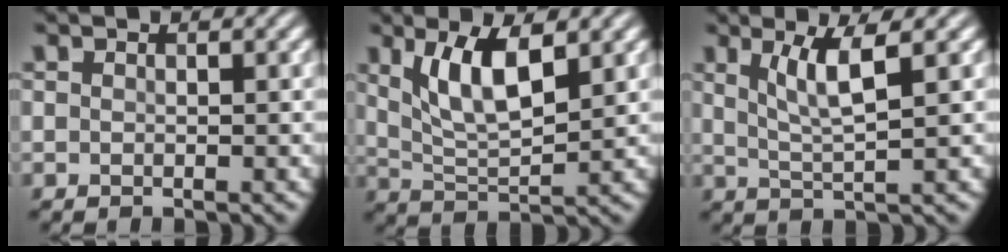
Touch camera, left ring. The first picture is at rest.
{"total": 5.7, "force": [2.4, 2.0, 4.7], "torque": [-0.098, -0.006, 0.047]}
{"total": 4.0, "force": [1.6, 0.8, 3.6], "torque": [-0.069, -0.003, 0.034]}